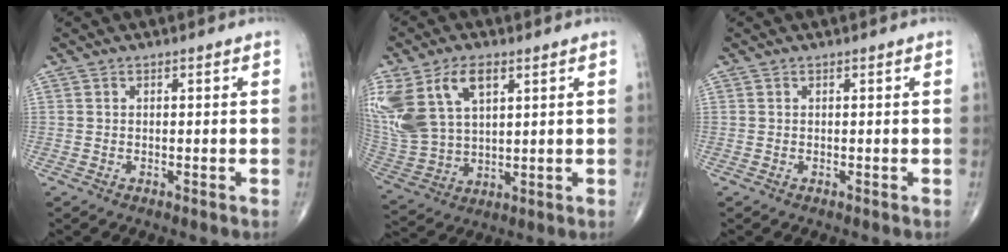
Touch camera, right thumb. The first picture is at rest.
{"total": 18.8, "force": [7.8, 11.2, 12.8], "torque": [-0.290, -0.002, 0.161]}
{"total": 0.0}